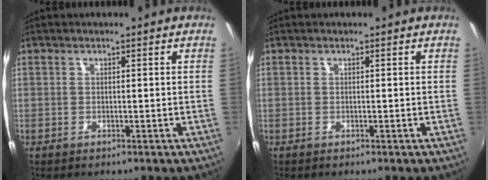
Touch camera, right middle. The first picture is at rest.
{"total": 0.0}